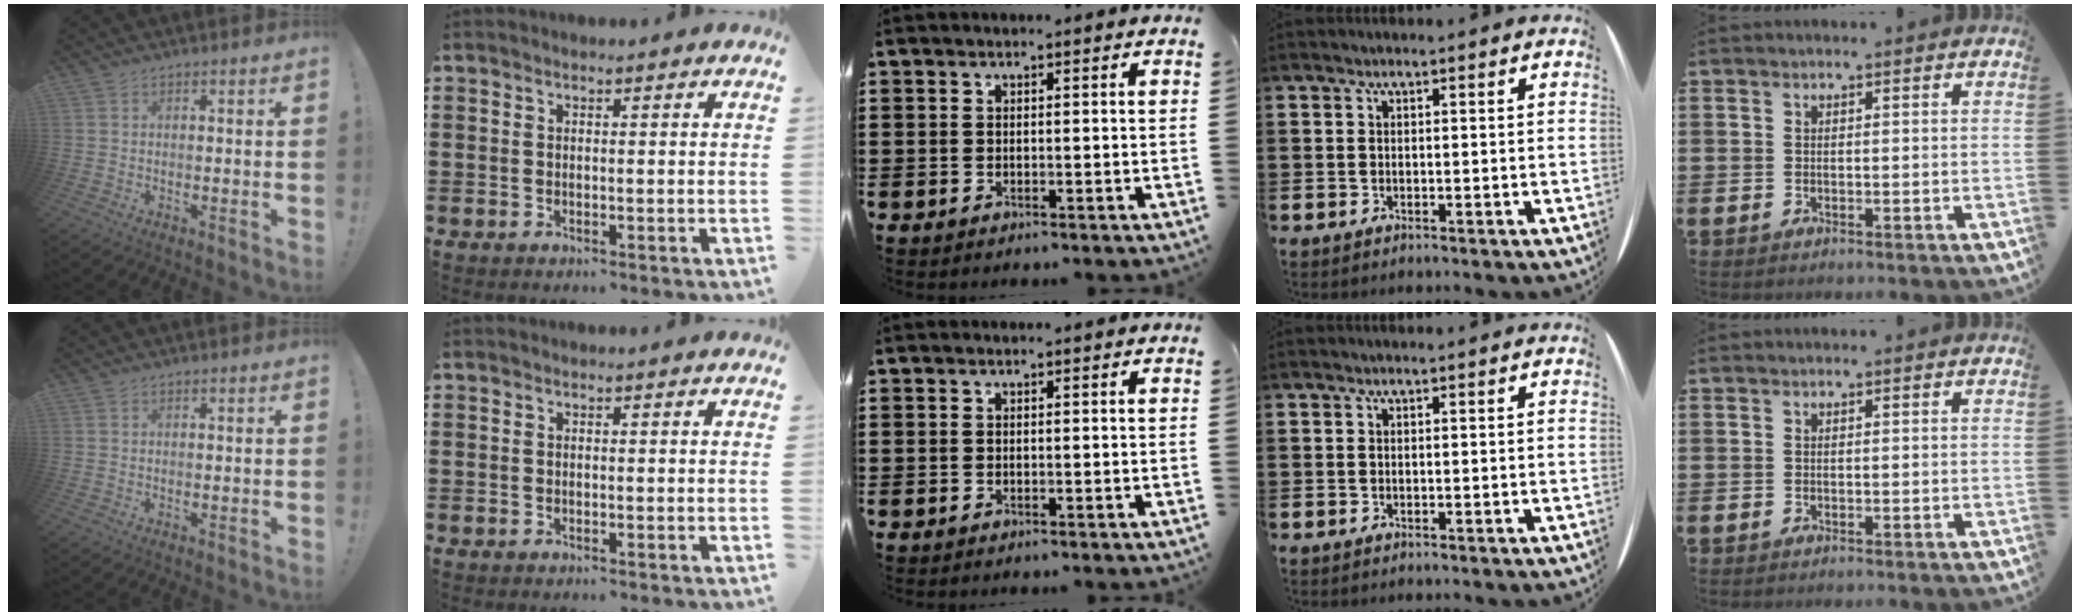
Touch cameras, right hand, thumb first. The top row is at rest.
{}